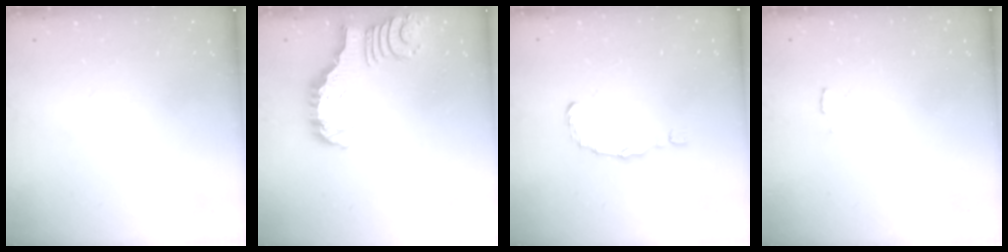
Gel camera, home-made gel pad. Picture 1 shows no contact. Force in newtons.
{"total": 3.0, "press": 3.0, "slide": 0.2}
{"total": 1.5, "press": 1.5, "slide": 0.2}
{"total": 3.0, "press": 3.0, "slide": 0.2}